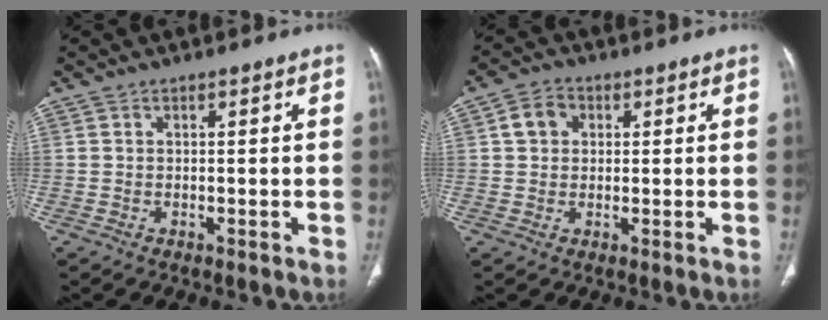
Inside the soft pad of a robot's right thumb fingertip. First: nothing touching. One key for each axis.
{"total": 4.5, "fx": 1.1, "fy": 3.8, "fz": 2.3, "tx": -0.027, "ty": 0.007, "tz": 0.016}